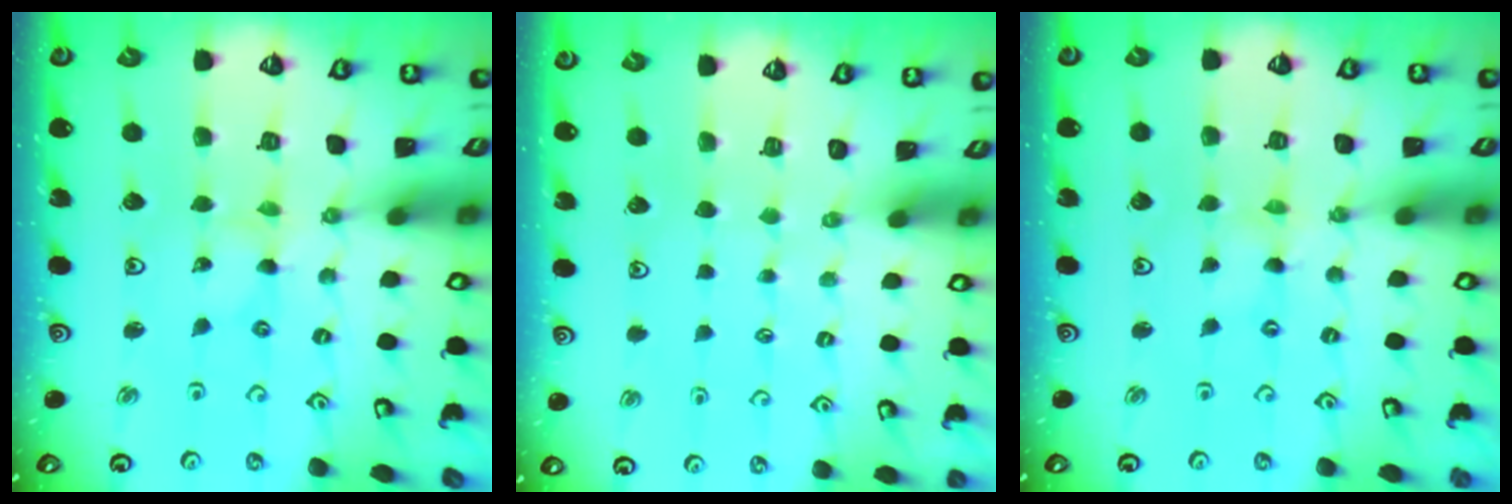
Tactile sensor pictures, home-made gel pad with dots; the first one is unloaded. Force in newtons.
{"total": 0.6, "press": 0.6, "slide": 0.1}
{"total": 0.0}